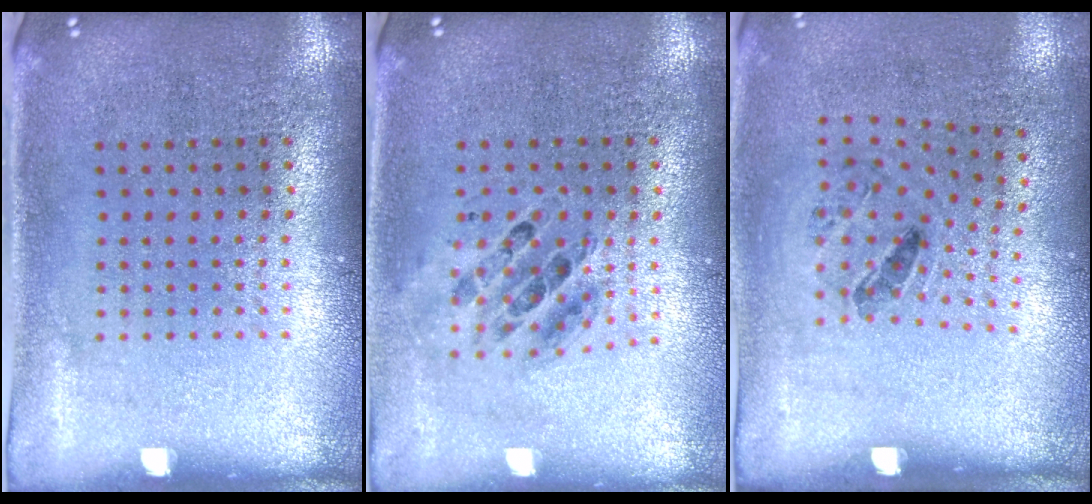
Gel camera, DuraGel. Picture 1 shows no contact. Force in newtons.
{"total": 0.7, "press": 0.7, "slide": 0.1}
{"total": 1.3, "press": 0.7, "slide": 1.1}